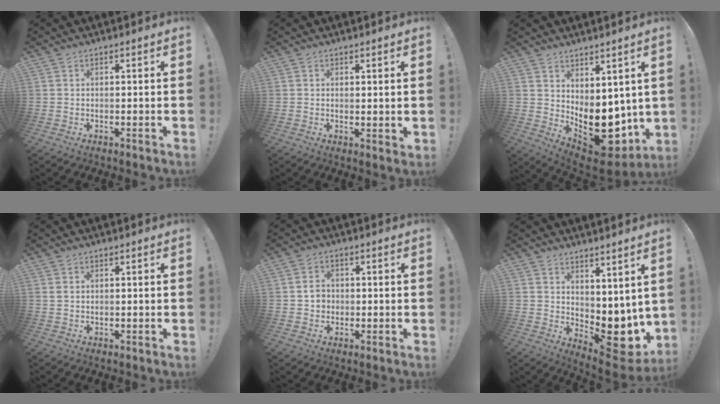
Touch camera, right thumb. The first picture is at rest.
{"total": 1.6, "force": [1.3, 0.6, 0.6], "torque": [-0.003, -0.005, 0.023]}
{"total": 12.4, "force": [-1.9, 9.2, 8.2], "torque": [-0.076, -0.003, -0.009]}
{"total": 1.0, "force": [0.5, 0.6, 0.7], "torque": [-0.011, 0.002, 0.009]}
{"total": 4.2, "force": [-0.4, 3.7, 2.0], "torque": [-0.022, 0.005, -0.007]}
{"total": 7.7, "force": [1.7, 5.2, 5.4], "torque": [-0.041, -0.042, 0.043]}